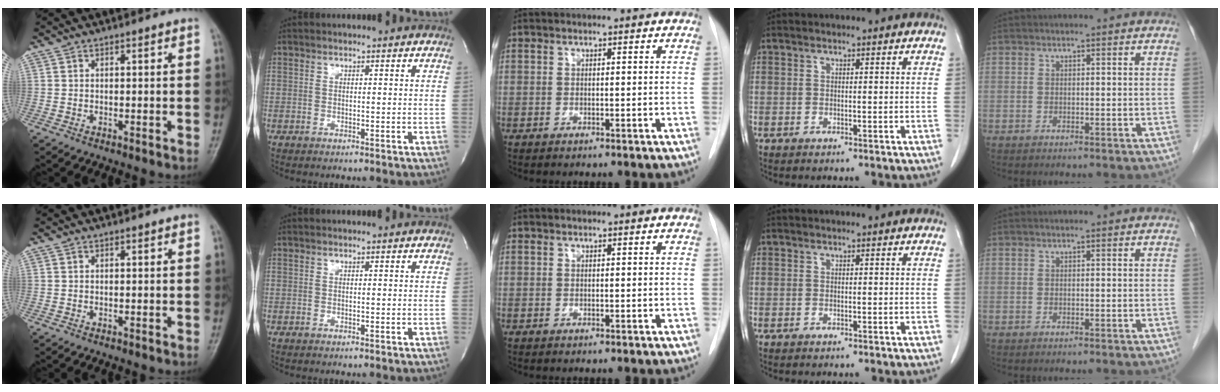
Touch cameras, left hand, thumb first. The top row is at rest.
{}